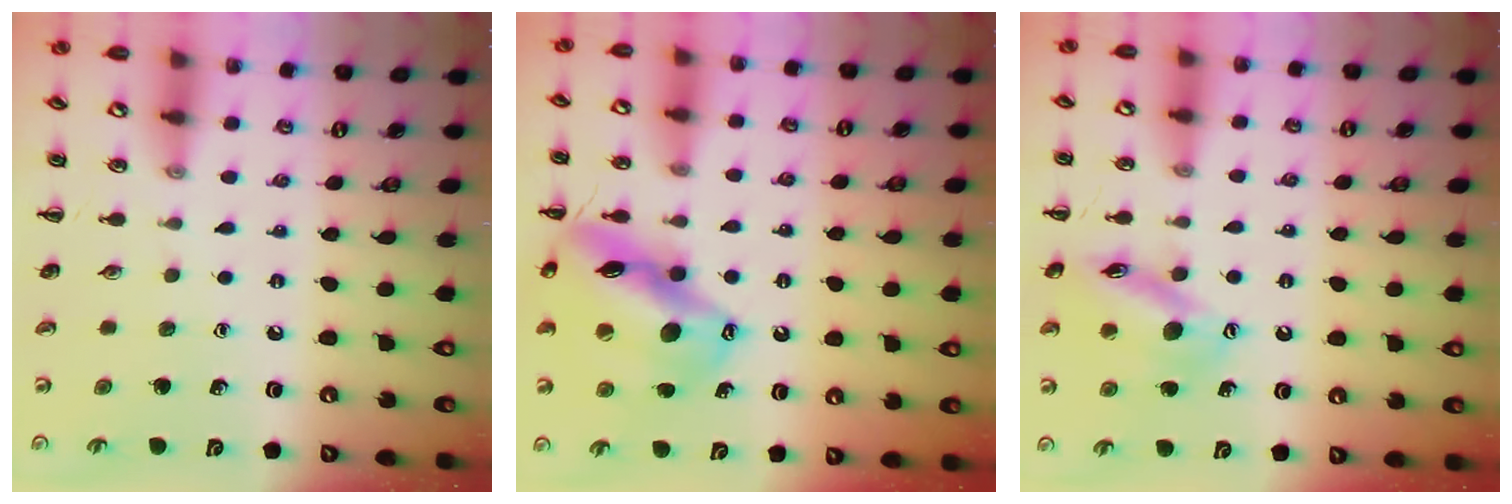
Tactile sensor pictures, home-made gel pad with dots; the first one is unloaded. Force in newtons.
{"total": 17.7, "press": 17.4, "slide": 3.2}
{"total": 13.2, "press": 13.0, "slide": 2.2}